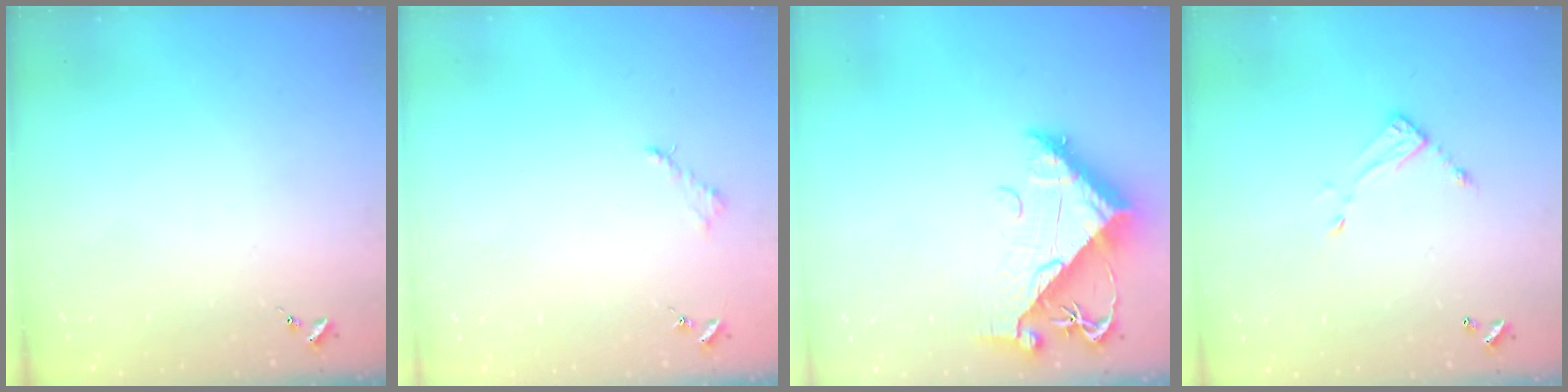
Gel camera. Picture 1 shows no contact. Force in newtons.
{"total": 2.6, "press": 2.5, "slide": 0.3}
{"total": 12.6, "press": 12.5, "slide": 1.3}
{"total": 7.2, "press": 7.2, "slide": 0.3}